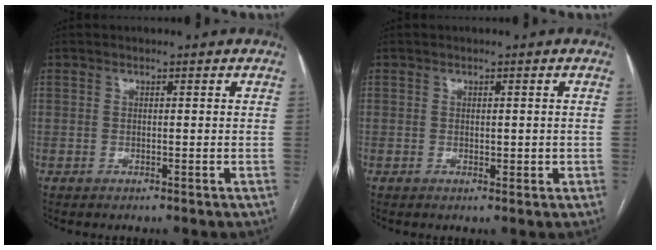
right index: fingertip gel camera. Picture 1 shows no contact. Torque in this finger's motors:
{"motor_torque": [0.12, 0.31, 0.11, 0.04]}